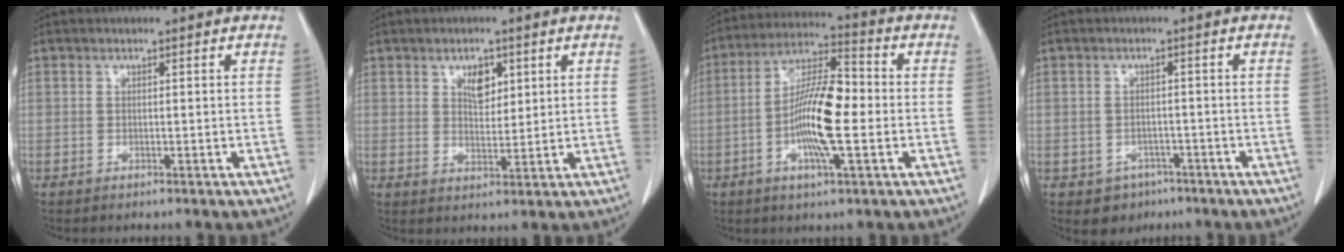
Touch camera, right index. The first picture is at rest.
{"total": 4.0, "force": [1.9, 2.2, 2.7], "torque": [-0.045, -0.001, 0.036]}
{"total": 12.2, "force": [-2.1, 2.4, 11.8], "torque": [-0.221, 0.009, -0.042]}
{"total": 4.0, "force": [-2.2, 3.4, 0.5], "torque": [-0.003, 0.011, -0.022]}